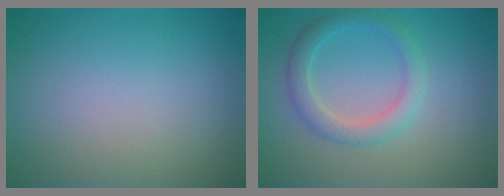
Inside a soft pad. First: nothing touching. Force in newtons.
{"total": 2.9, "press": 2.9, "slide": 0.1}